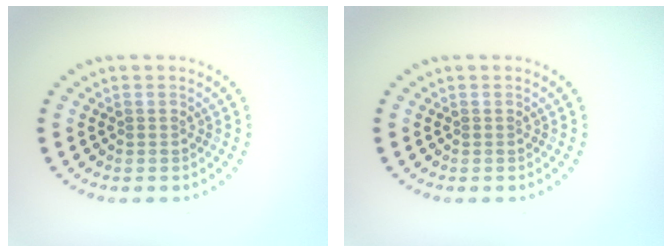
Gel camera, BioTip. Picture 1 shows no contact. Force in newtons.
{"total": 0.0}